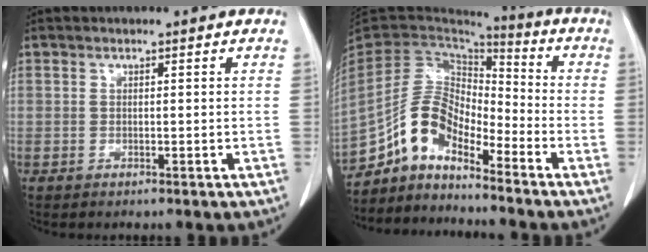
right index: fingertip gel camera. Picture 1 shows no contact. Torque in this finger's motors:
{"motor_torque": [0.65, -0.57, 0.02, -0.04]}